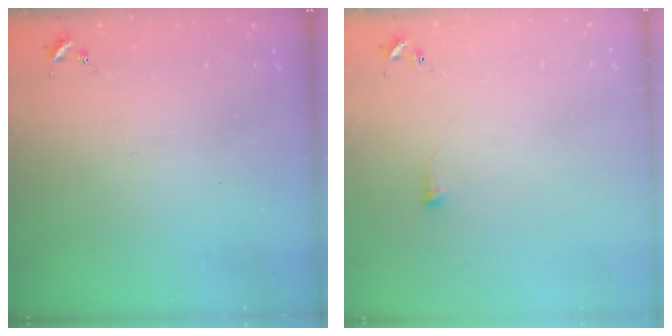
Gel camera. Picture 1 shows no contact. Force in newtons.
{"total": 2.5, "press": 2.4, "slide": 0.5}